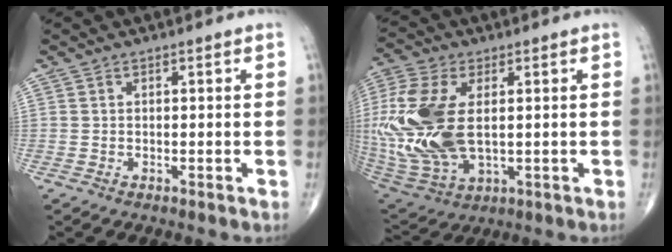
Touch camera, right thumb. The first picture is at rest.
{"total": 21.2, "force": [1.6, 11.7, 17.6], "torque": [-0.416, -0.019, 0.036]}